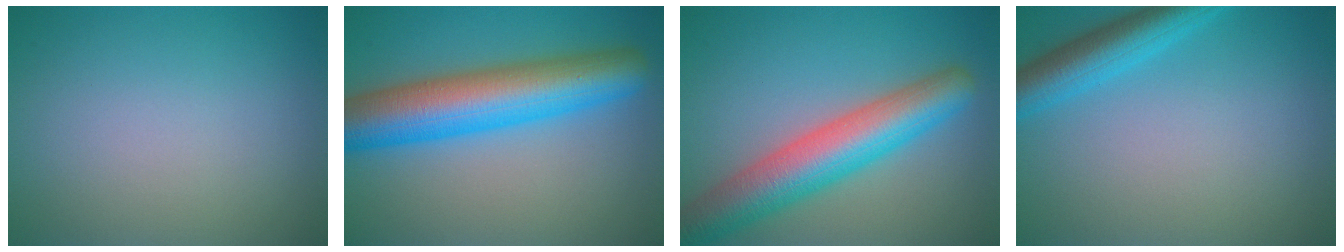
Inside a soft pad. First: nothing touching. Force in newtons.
{"total": 9.9, "press": 9.9, "slide": 0.2}
{"total": 8.2, "press": 8.2, "slide": 0.3}
{"total": 4.5, "press": 4.5, "slide": 0.3}